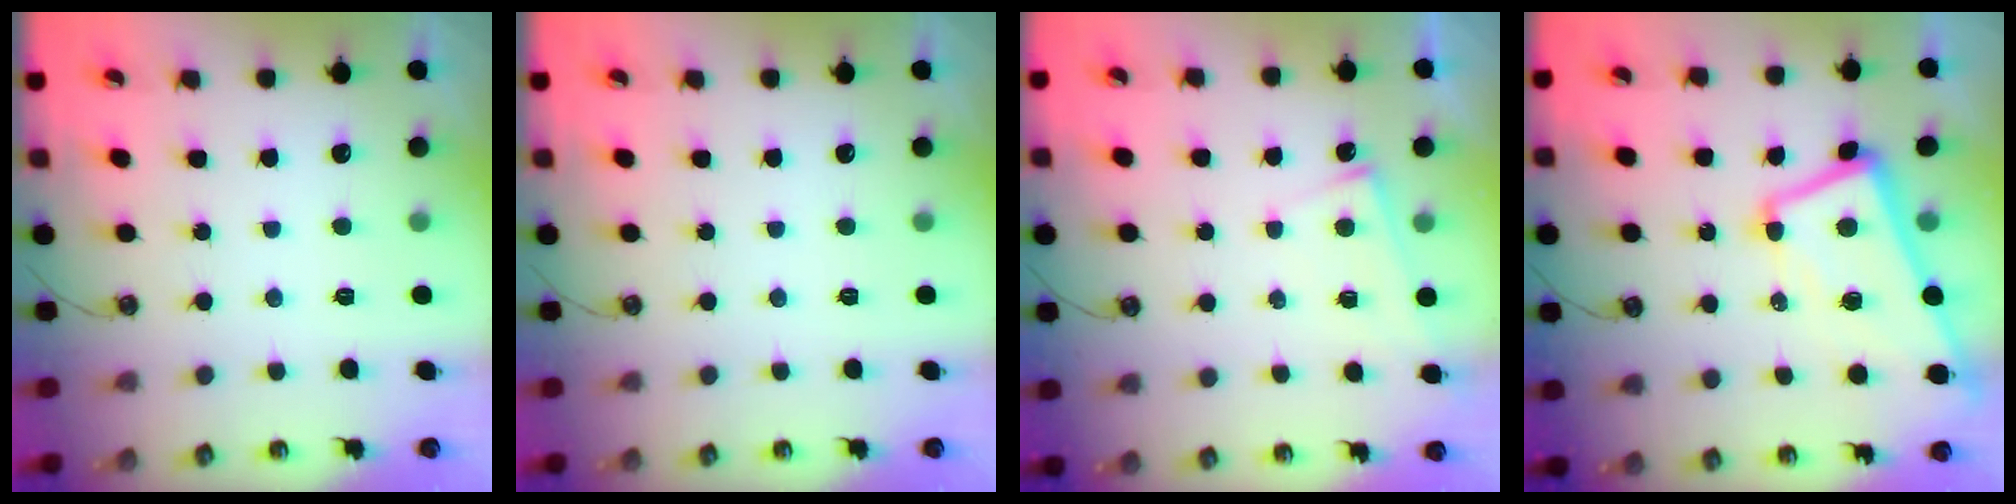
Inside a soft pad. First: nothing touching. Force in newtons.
{"total": 0.0}
{"total": 1.8, "press": 1.8, "slide": 0.3}
{"total": 7.2, "press": 7.1, "slide": 1.1}